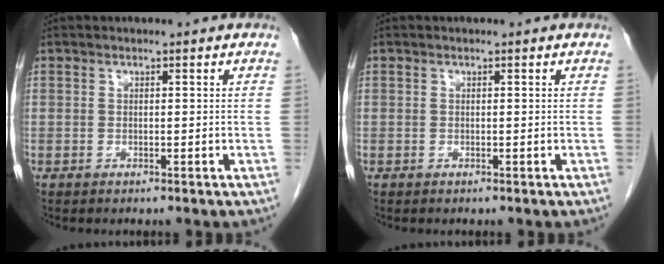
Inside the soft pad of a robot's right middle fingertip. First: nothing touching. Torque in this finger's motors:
{"motor_torque": [-0.21, -0.05, -0.04, -0.01]}